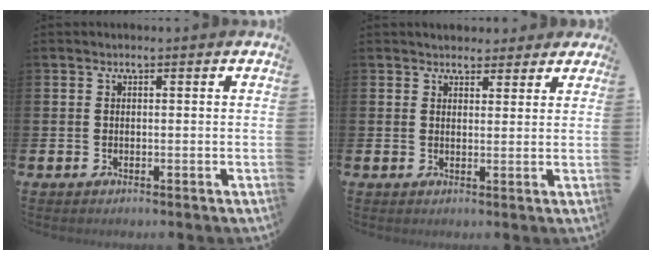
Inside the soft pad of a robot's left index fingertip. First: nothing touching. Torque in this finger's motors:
{"motor_torque": [0.59, -0.76, 0.15, 0.05]}